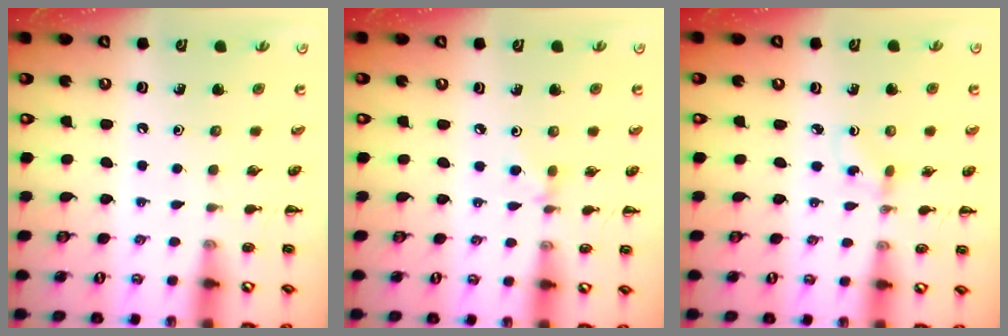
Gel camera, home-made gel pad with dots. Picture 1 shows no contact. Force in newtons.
{"total": 2.8, "press": 2.6, "slide": 0.9}
{"total": 1.2, "press": 1.0, "slide": 0.7}